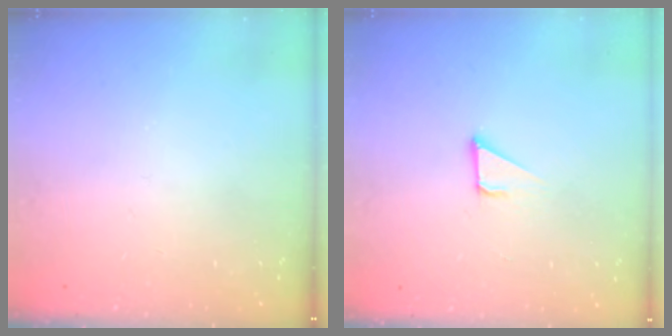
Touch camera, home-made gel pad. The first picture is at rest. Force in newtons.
{"total": 3.2, "press": 3.2, "slide": 0.1}